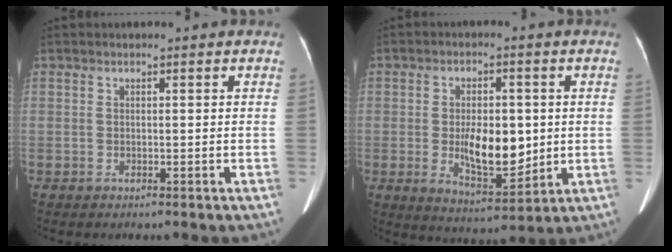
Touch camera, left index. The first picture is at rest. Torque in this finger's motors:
{"motor_torque": [0.30, -0.04, 0.24, 0.13]}